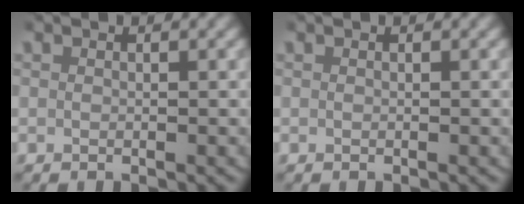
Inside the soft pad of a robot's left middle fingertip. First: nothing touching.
{"total": 0.0}